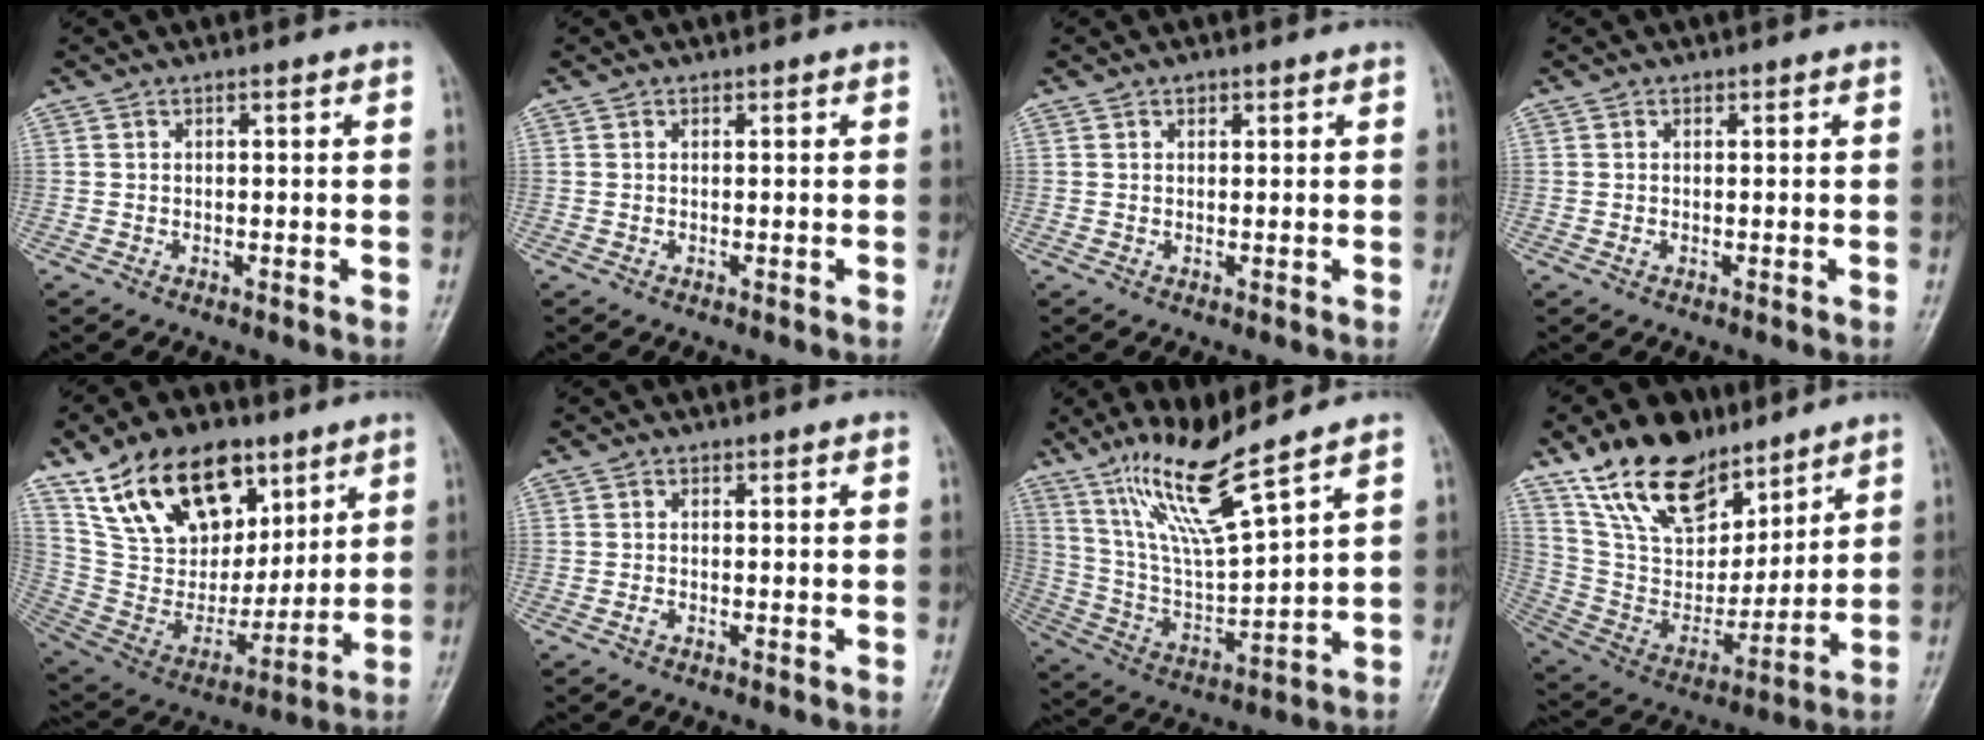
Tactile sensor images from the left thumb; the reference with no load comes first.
{"total": 0.0}
{"total": 1.0, "force": [0.6, 0.8, 0.4], "torque": [0.001, -0.002, 0.008]}
{"total": 0.6, "force": [0.0, 0.5, 0.2], "torque": [-0.001, 0.000, -0.001]}
{"total": 22.4, "force": [12.7, 13.6, 12.5], "torque": [-0.179, -0.043, 0.238]}
{"total": 0.7, "force": [-0.3, 0.5, 0.4], "torque": [-0.005, -0.001, -0.008]}
{"total": 13.9, "force": [10.1, 1.3, 9.5], "torque": [-0.176, -0.060, 0.206]}
{"total": 21.0, "force": [14.0, 11.5, 10.6], "torque": [-0.140, -0.055, 0.262]}